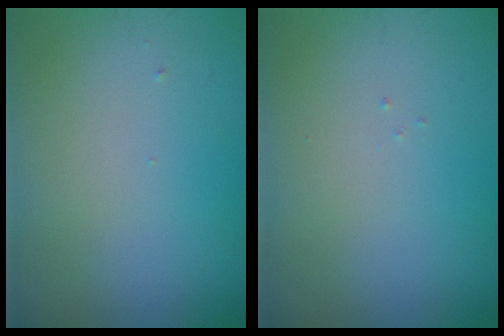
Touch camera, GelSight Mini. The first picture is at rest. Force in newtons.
{"total": 0.0}